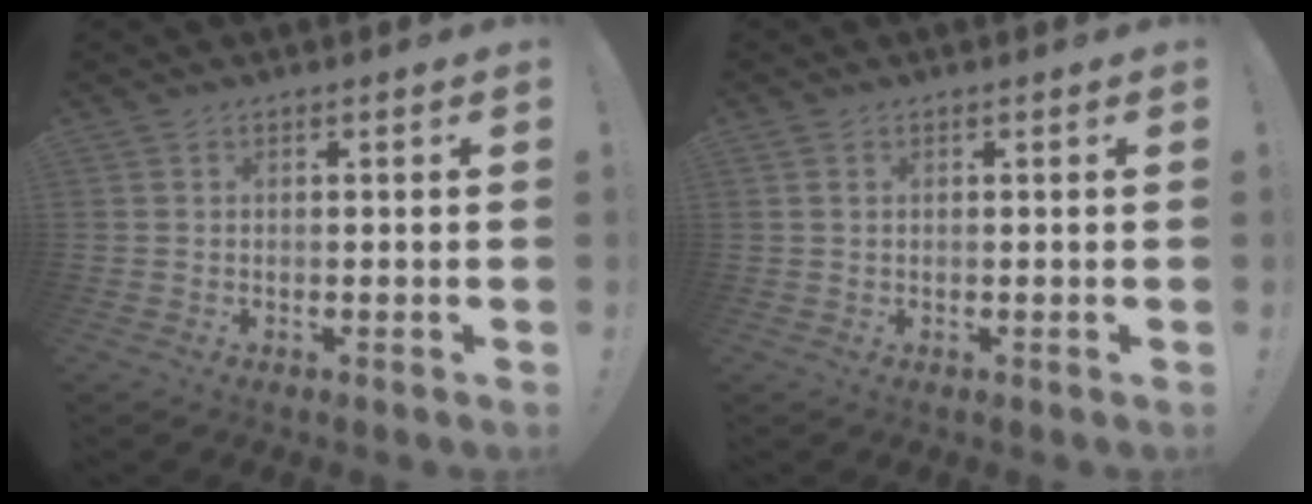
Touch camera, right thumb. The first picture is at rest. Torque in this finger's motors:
{"motor_torque": [0.04, -0.13, -0.25, -0.04, 0.05]}